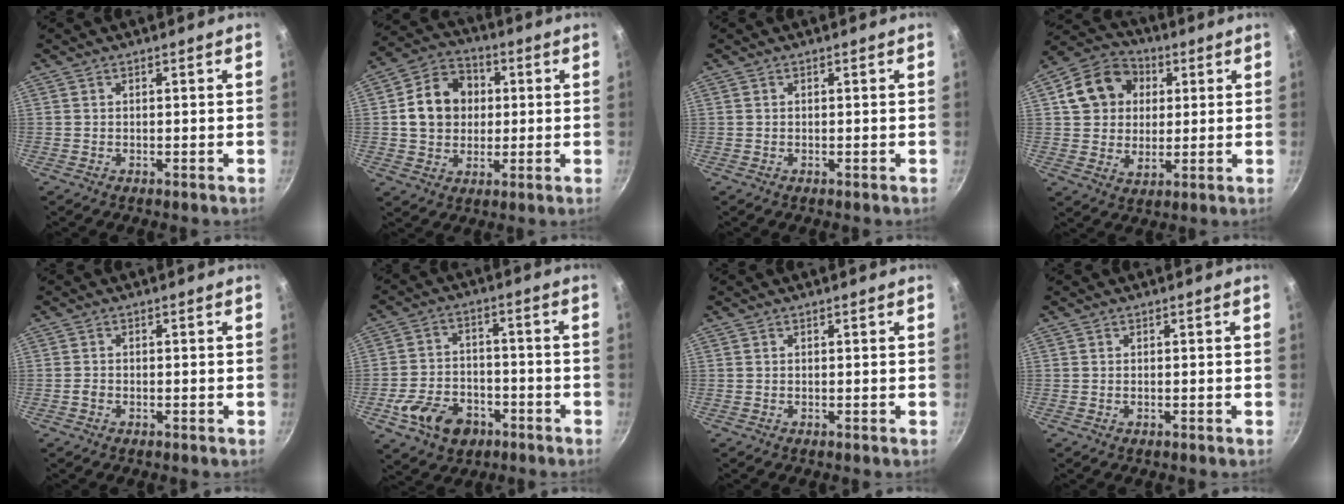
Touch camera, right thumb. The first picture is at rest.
{"total": 12.4, "force": [1.5, 10.4, 6.6], "torque": [-0.086, 0.019, 0.018]}
{"total": 0.0}
{"total": 13.1, "force": [3.5, 10.8, 6.5], "torque": [-0.091, 0.006, 0.049]}
{"total": 1.1, "force": [-0.6, 0.8, 0.4], "torque": [-0.016, 0.006, -0.012]}
{"total": 11.9, "force": [-5.7, 8.3, 6.4], "torque": [-0.095, 0.041, -0.092]}
{"total": 0.0}
{"total": 0.0}